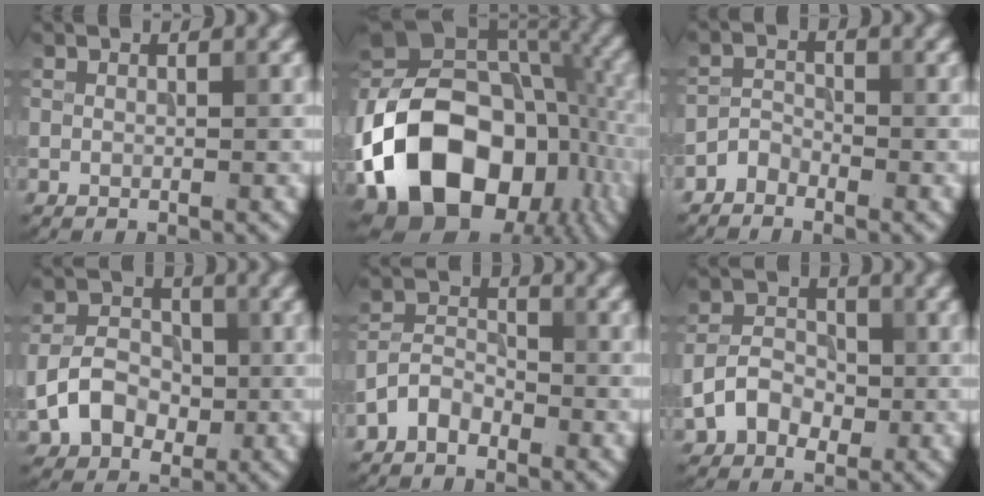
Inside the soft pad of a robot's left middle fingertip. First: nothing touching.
{"total": 17.9, "force": [-6.4, 12.3, 11.4], "torque": [-0.197, -0.005, -0.114]}
{"total": 1.6, "force": [-1.4, 0.7, 0.3], "torque": [-0.001, 0.009, -0.032]}
{"total": 5.2, "force": [-1.0, 4.1, 3.1], "torque": [-0.061, 0.001, -0.017]}
{"total": 2.9, "force": [-1.9, 1.7, 1.3], "torque": [-0.023, 0.011, -0.044]}
{"total": 4.3, "force": [-1.0, 3.3, 2.6], "torque": [-0.049, 0.002, -0.021]}